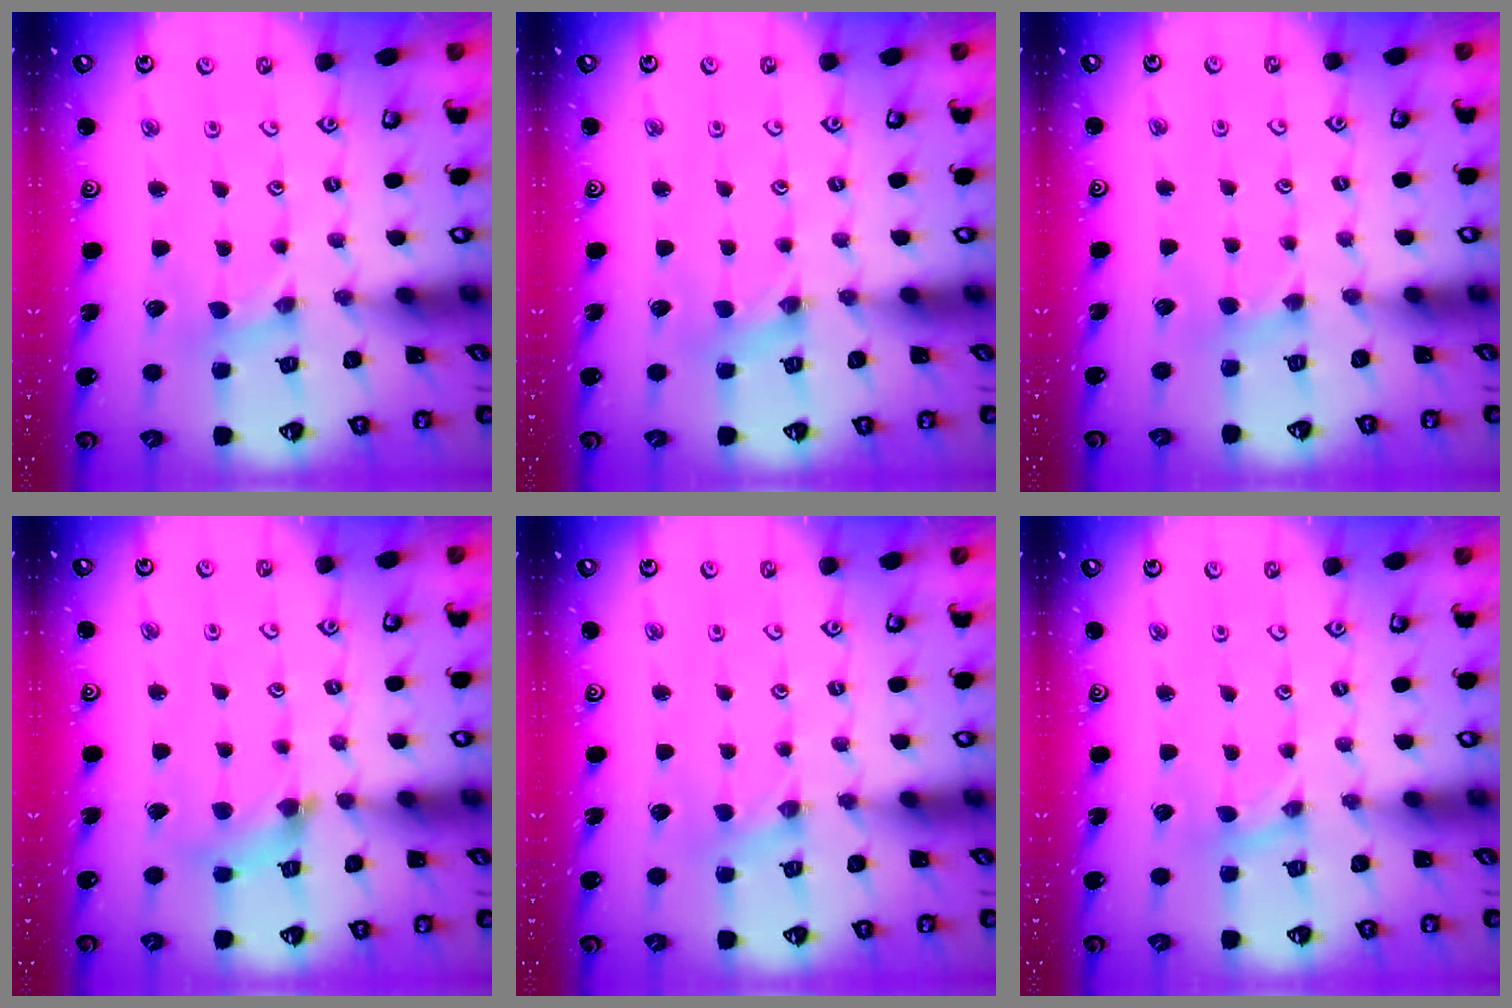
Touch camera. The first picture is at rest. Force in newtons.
{"total": 0.0}
{"total": 1.9, "press": 1.9, "slide": 0.4}
{"total": 5.7, "press": 5.7, "slide": 0.5}
{"total": 0.0}
{"total": 0.0}